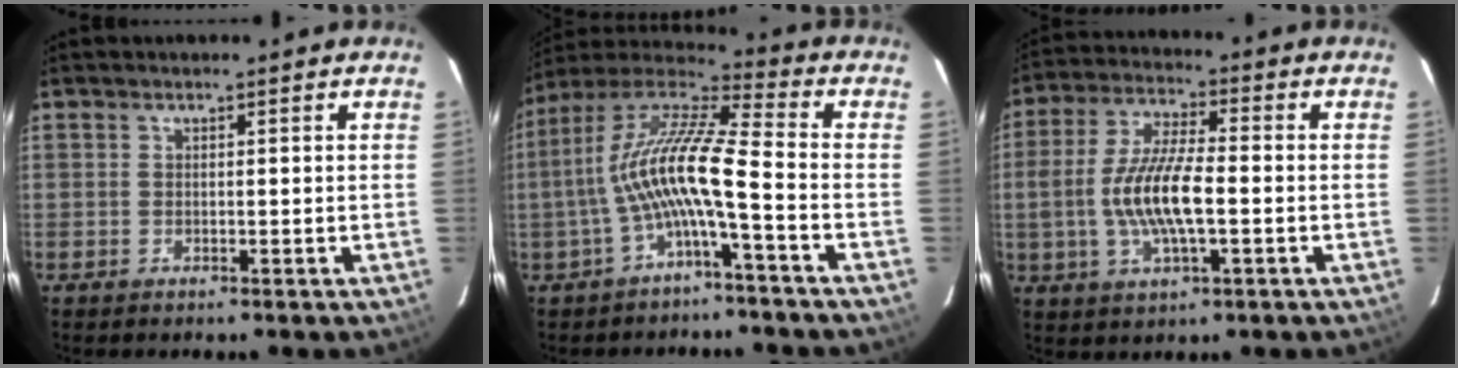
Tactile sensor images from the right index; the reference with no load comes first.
{"total": 12.8, "force": [-3.2, 1.1, 12.4], "torque": [-0.244, 0.014, -0.065]}
{"total": 12.1, "force": [-1.9, 3.6, 11.4], "torque": [-0.232, 0.001, -0.037]}